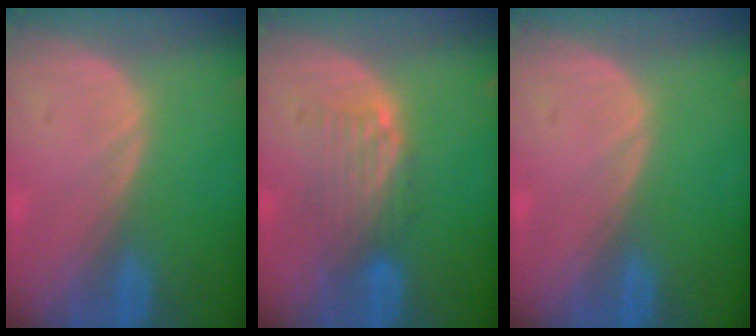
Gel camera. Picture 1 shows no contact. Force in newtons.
{"total": 5.1, "press": 4.4, "slide": 2.6}
{"total": 0.0}